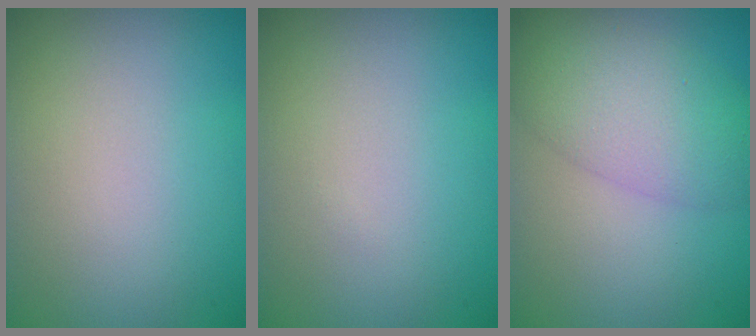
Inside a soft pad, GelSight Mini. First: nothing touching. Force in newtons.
{"total": 0.0}
{"total": 5.7, "press": 5.7, "slide": 0.2}